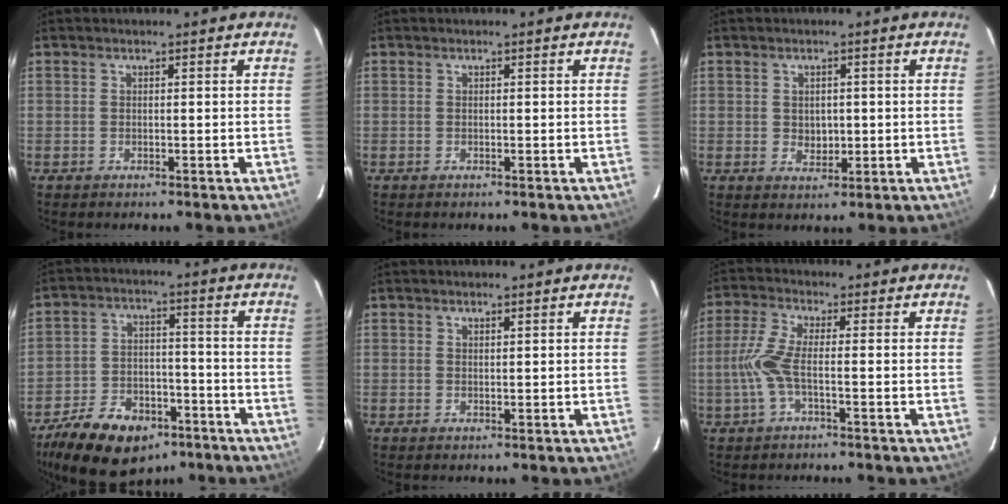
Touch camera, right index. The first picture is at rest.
{"total": 0.0}
{"total": 3.0, "force": [0.0, 2.5, 1.6], "torque": [-0.025, 0.000, 0.005]}
{"total": 16.5, "force": [-10.5, 9.6, 8.4], "torque": [-0.188, 0.003, -0.157]}
{"total": 0.6, "force": [0.6, 0.0, 0.2], "torque": [-0.005, -0.002, 0.011]}
{"total": 5.8, "force": [-1.6, 0.6, 5.5], "torque": [-0.134, 0.000, -0.031]}